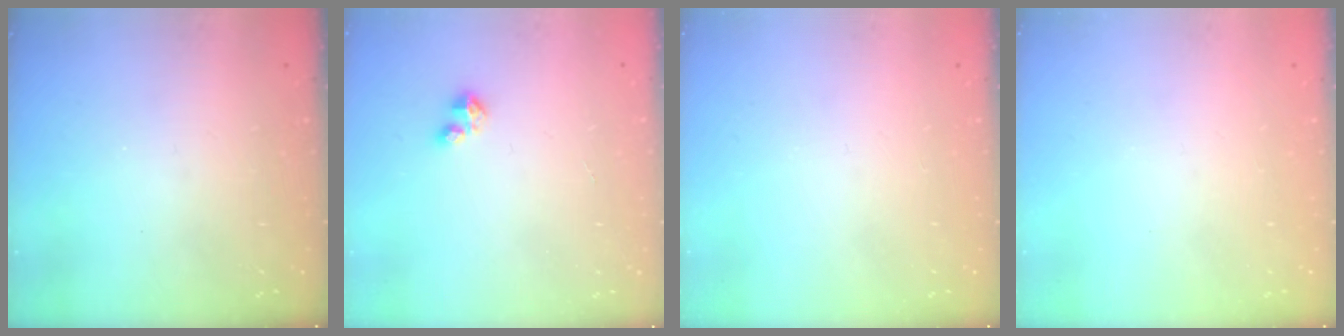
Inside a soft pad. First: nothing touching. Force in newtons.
{"total": 2.1, "press": 2.1, "slide": 0.2}
{"total": 0.0}
{"total": 0.0}